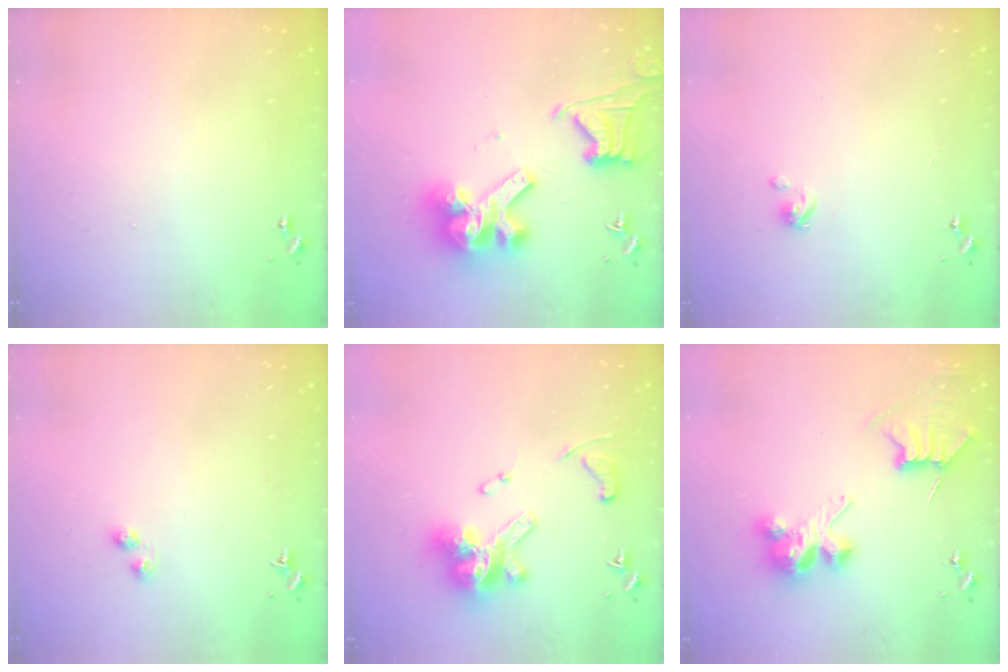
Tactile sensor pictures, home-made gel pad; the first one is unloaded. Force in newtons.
{"total": 17.6, "press": 17.5, "slide": 2.1}
{"total": 2.9, "press": 2.9, "slide": 0.2}
{"total": 2.2, "press": 2.2, "slide": 0.2}
{"total": 17.3, "press": 17.2, "slide": 1.6}
{"total": 8.9, "press": 8.8, "slide": 0.7}